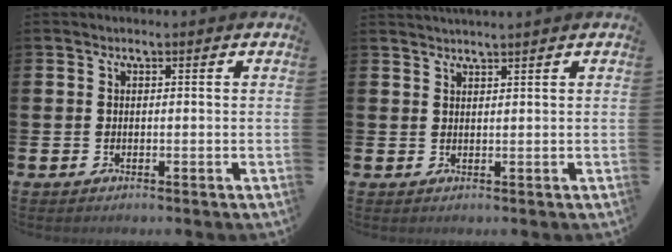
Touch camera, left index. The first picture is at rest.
{"total": 1.5, "force": [1.5, -0.4, 0.0], "torque": [-0.007, -0.002, 0.030]}